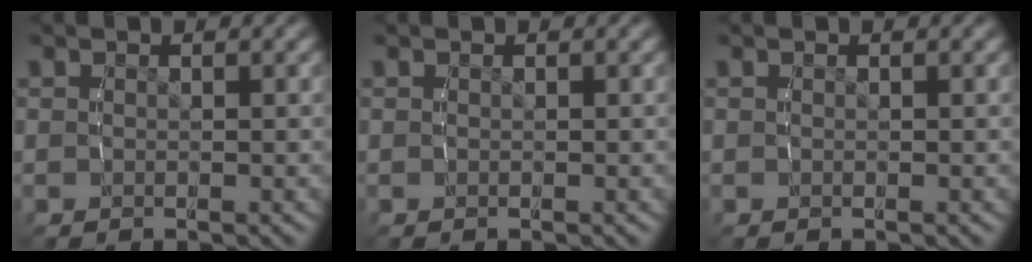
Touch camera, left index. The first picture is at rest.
{"total": 0.0}
{"total": 0.0}